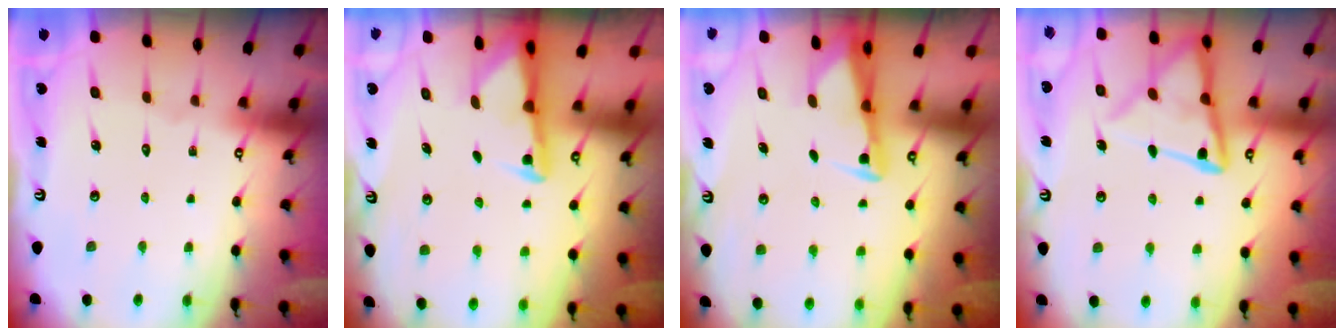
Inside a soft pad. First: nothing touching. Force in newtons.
{"total": 2.7, "press": 2.7, "slide": 0.7}
{"total": 2.5, "press": 2.5, "slide": 0.5}
{"total": 13.2, "press": 13.1, "slide": 1.2}